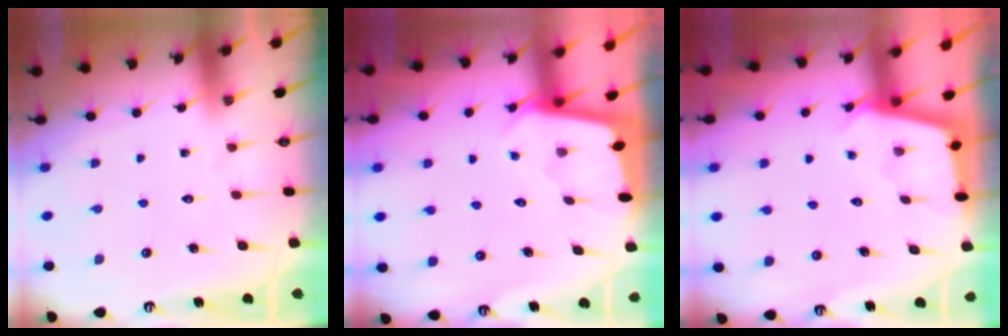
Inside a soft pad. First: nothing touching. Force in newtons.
{"total": 2.0, "press": 2.0, "slide": 0.2}
{"total": 2.5, "press": 2.5, "slide": 0.1}